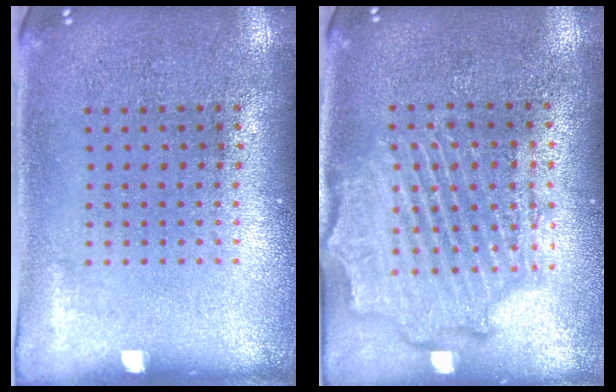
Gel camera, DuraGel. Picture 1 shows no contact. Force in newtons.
{"total": 2.3, "press": 2.2, "slide": 0.6}